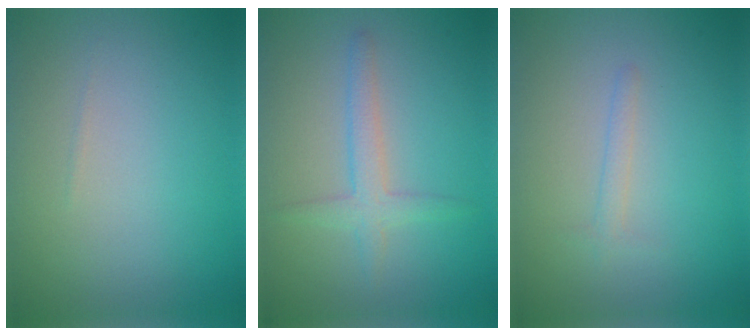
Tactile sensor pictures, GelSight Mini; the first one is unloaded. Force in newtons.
{"total": 2.3, "press": 2.3, "slide": 0.1}
{"total": 1.0, "press": 1.0, "slide": 0.0}